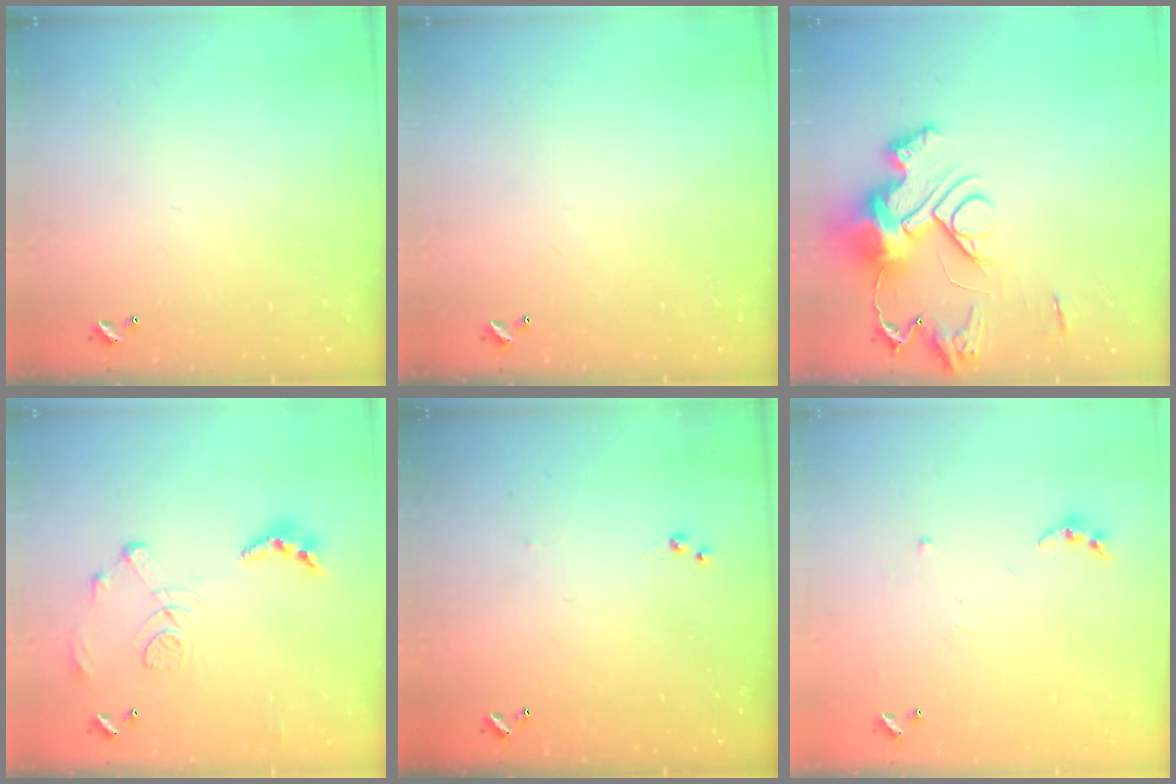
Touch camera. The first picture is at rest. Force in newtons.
{"total": 0.0}
{"total": 18.2, "press": 18.1, "slide": 0.9}
{"total": 11.4, "press": 11.3, "slide": 1.0}
{"total": 4.8, "press": 4.7, "slide": 0.4}
{"total": 4.8, "press": 4.7, "slide": 0.5}